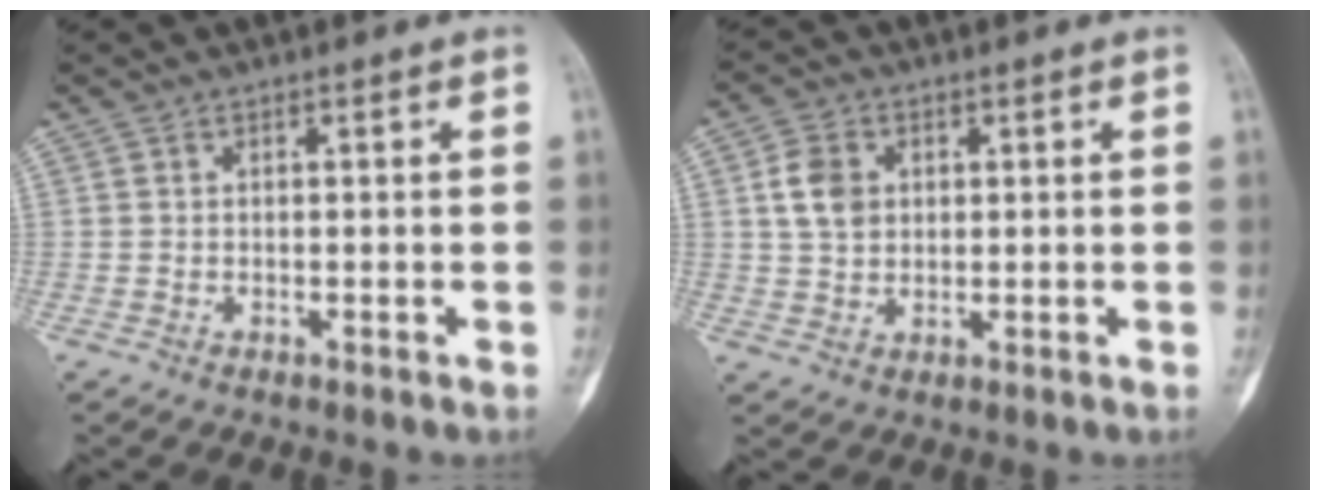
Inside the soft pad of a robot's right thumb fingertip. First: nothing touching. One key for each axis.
{"total": 6.1, "fx": 1.4, "fy": 4.8, "fz": 3.6, "tx": -0.051, "ty": -0.001, "tz": 0.024}